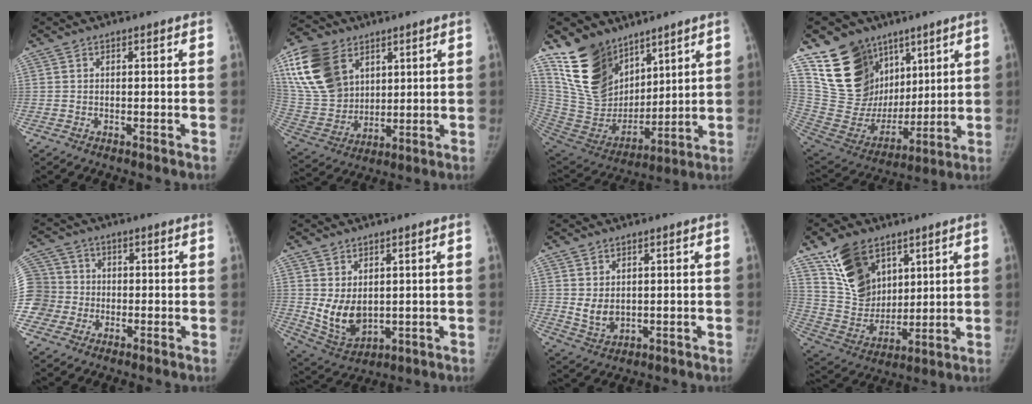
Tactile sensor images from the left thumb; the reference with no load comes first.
{"total": 19.4, "force": [8.5, 13.6, 11.0], "torque": [-0.207, -0.019, 0.171]}
{"total": 19.5, "force": [12.7, 11.6, 9.1], "torque": [-0.122, -0.072, 0.257]}
{"total": 21.2, "force": [11.2, 15.3, 9.4], "torque": [-0.126, -0.034, 0.225]}
{"total": 9.6, "force": [-1.3, 9.4, 1.6], "torque": [-0.021, 0.028, -0.024]}
{"total": 8.0, "force": [0.9, 5.5, 5.8], "torque": [-0.090, -0.026, 0.042]}
{"total": 4.0, "force": [0.8, 2.9, 2.7], "torque": [-0.039, -0.023, 0.027]}
{"total": 15.3, "force": [8.9, 9.9, 7.6], "torque": [-0.102, -0.054, 0.183]}